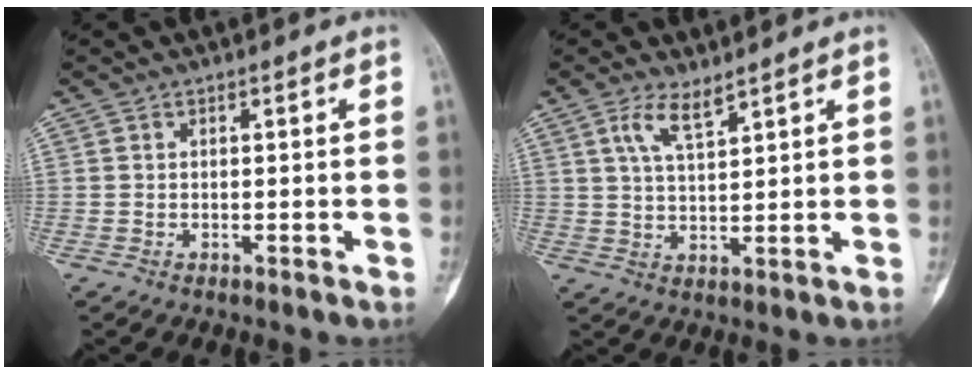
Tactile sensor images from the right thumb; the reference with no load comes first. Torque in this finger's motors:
{"motor_torque": [-0.11, 0.19, 0.18, -0.06, 0.13]}